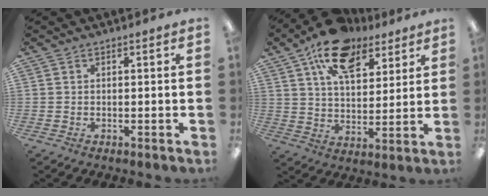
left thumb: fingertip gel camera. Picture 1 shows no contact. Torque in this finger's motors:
{"motor_torque": [0.29, 0.71, 1.56, -1.21, 0.41]}